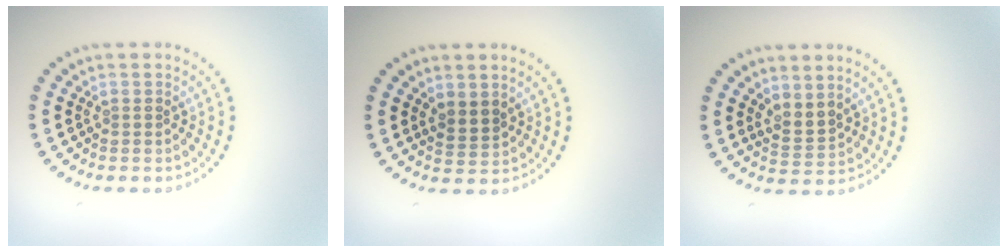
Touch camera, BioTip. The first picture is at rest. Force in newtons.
{"total": 1.6, "press": 1.4, "slide": 0.9}
{"total": 2.0, "press": 1.6, "slide": 1.2}